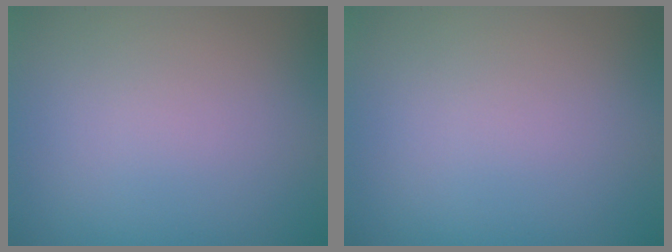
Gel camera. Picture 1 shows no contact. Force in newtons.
{"total": 0.0}